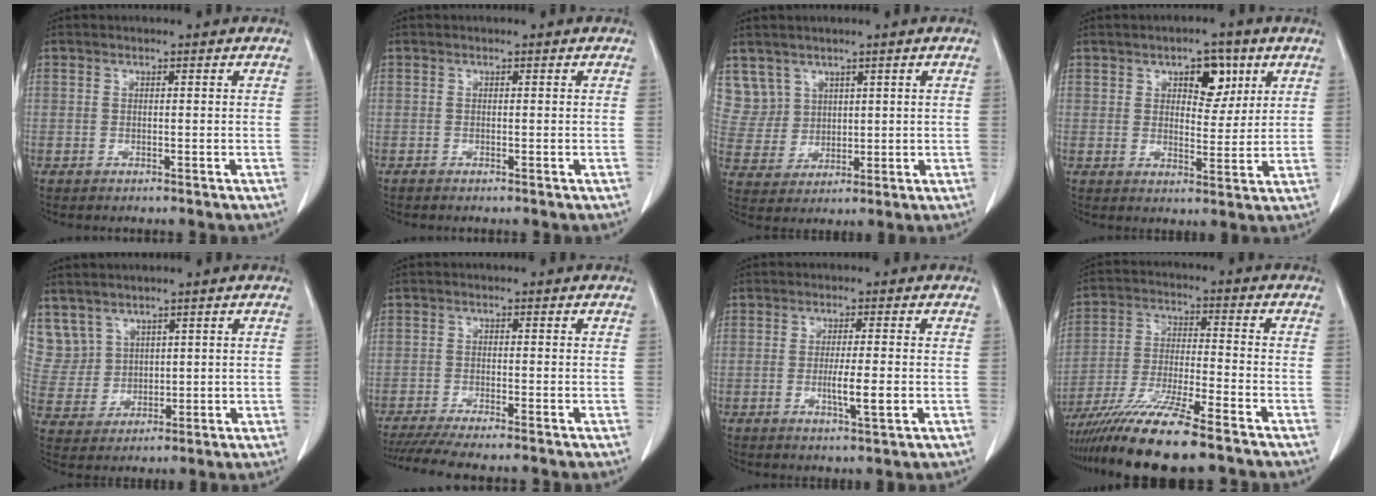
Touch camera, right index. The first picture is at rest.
{"total": 0.0}
{"total": 6.9, "force": [4.0, 5.6, -0.1], "torque": [0.003, 0.012, 0.095]}
{"total": 6.1, "force": [2.9, 3.2, 4.3], "torque": [-0.056, 0.007, 0.044]}
{"total": 8.1, "force": [4.8, 6.5, 0.6], "torque": [-0.024, 0.023, 0.119]}
{"total": 8.7, "force": [-7.4, 0.0, 4.5], "torque": [-0.061, -0.018, -0.118]}
{"total": 4.7, "force": [-1.0, 0.2, 4.6], "torque": [-0.079, -0.008, -0.013]}
{"total": 13.7, "force": [-10.7, 0.2, 8.6], "torque": [-0.162, -0.032, -0.187]}